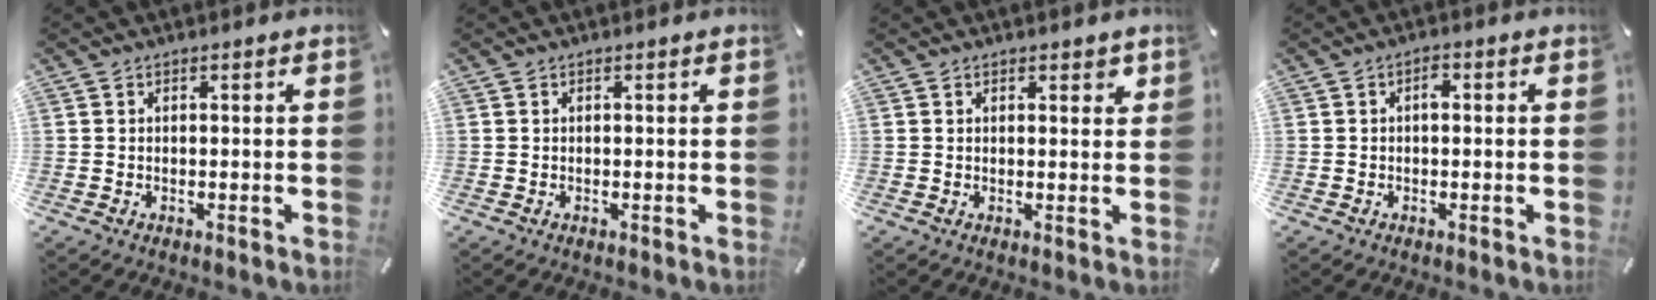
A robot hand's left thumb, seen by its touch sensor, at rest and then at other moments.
{"total": 0.0}
{"total": 1.7, "force": [1.0, 1.1, 0.9], "torque": [-0.010, 0.001, 0.016]}
{"total": 1.7, "force": [0.1, 0.9, 1.5], "torque": [-0.023, 0.004, -0.003]}